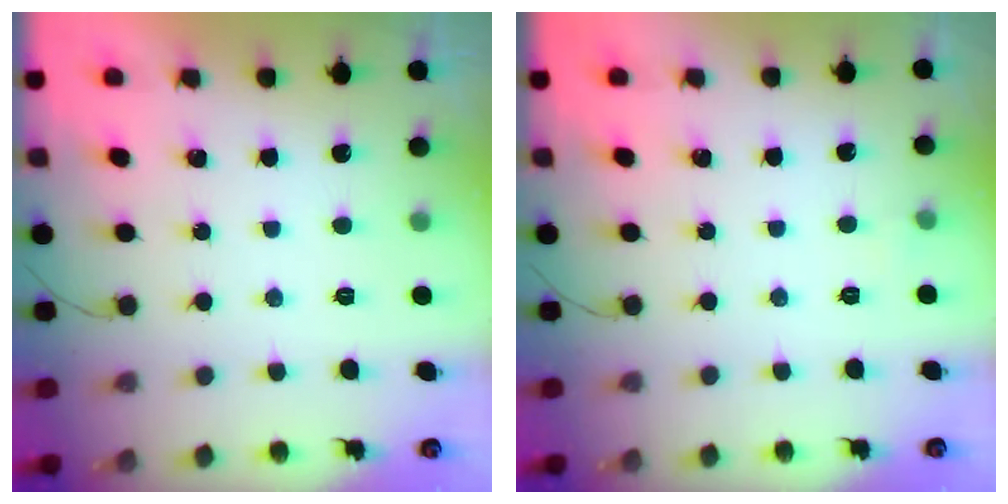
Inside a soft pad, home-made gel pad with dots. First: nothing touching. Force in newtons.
{"total": 2.3, "press": 2.1, "slide": 0.9}